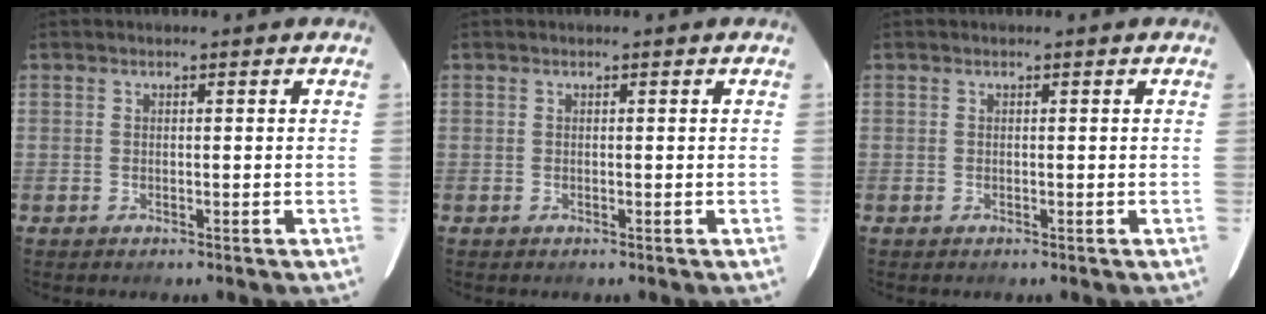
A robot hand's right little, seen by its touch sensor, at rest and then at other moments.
{"total": 0.0}
{"total": 0.0}